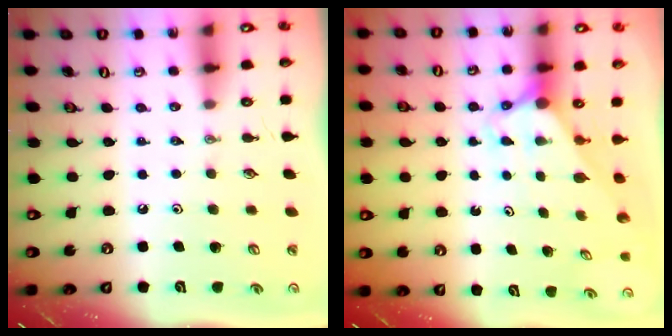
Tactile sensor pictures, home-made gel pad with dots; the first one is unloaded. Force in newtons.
{"total": 3.0, "press": 3.0, "slide": 0.0}